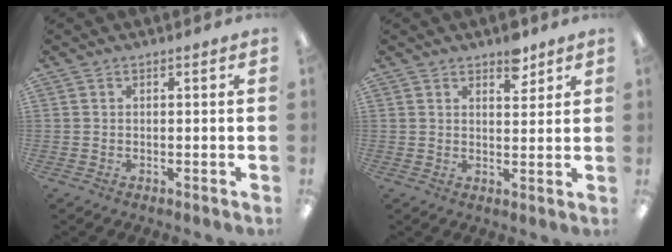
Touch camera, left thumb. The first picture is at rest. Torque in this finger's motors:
{"motor_torque": [0.52, 0.32, 0.19, -0.24, 0.01]}